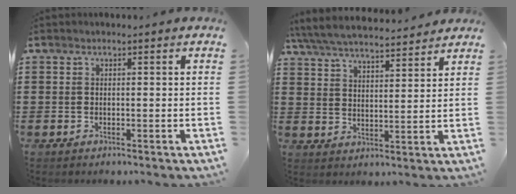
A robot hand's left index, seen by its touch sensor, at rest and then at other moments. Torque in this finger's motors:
{"motor_torque": [2.14, 0.00, 0.31, 0.21]}